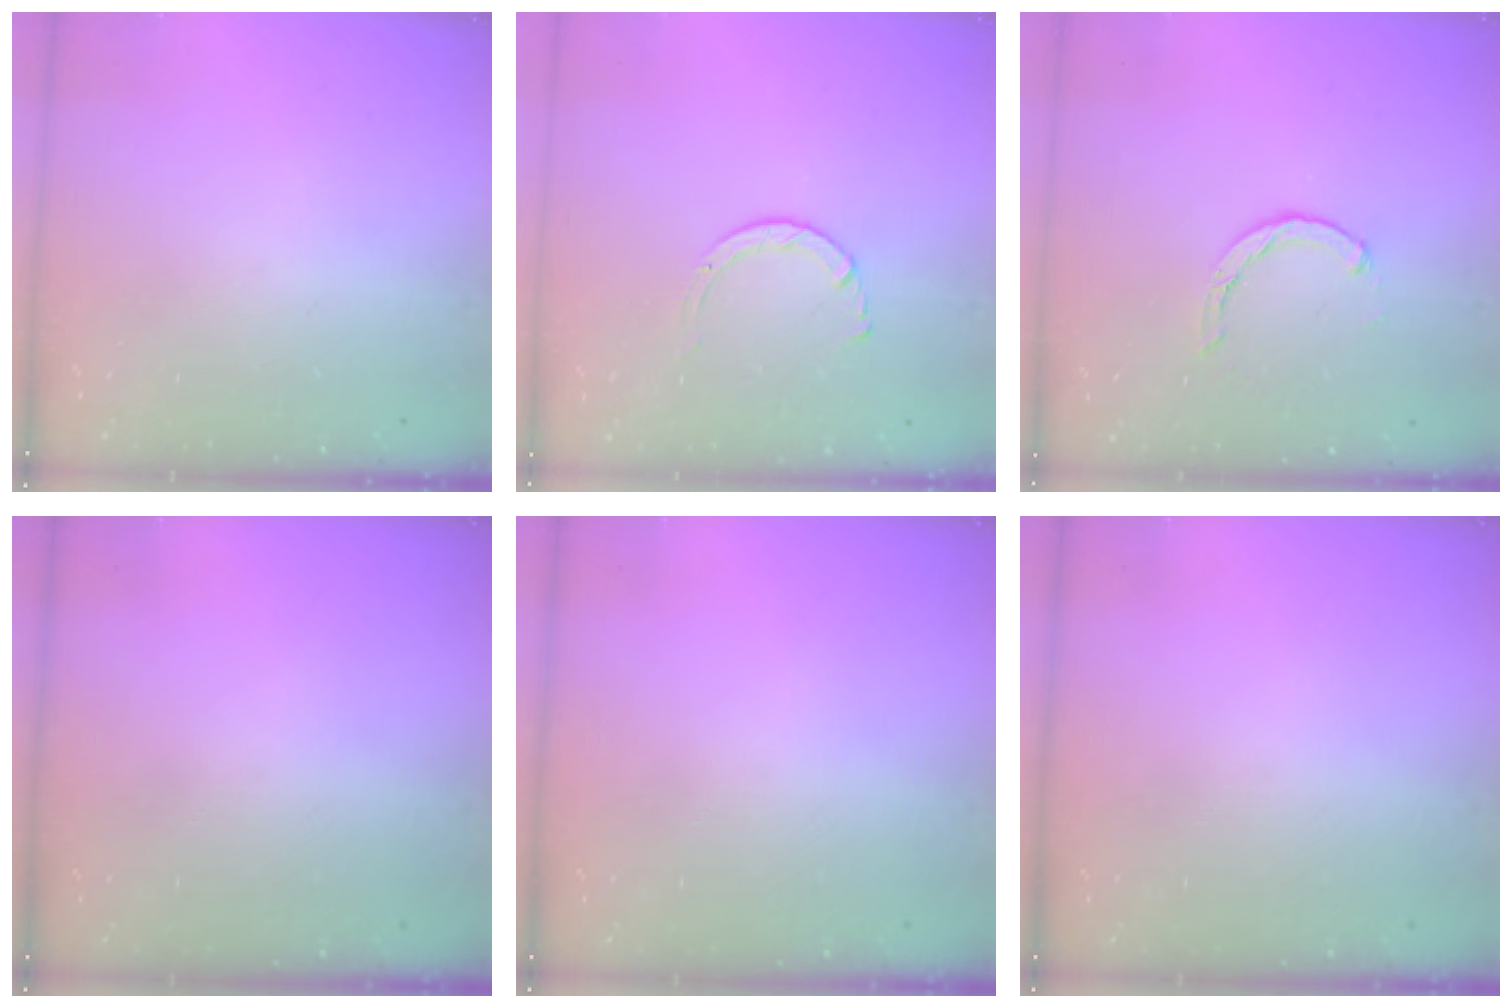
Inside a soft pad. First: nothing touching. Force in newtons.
{"total": 2.9, "press": 2.9, "slide": 0.2}
{"total": 2.0, "press": 2.0, "slide": 0.4}
{"total": 0.0}
{"total": 0.0}
{"total": 0.0}